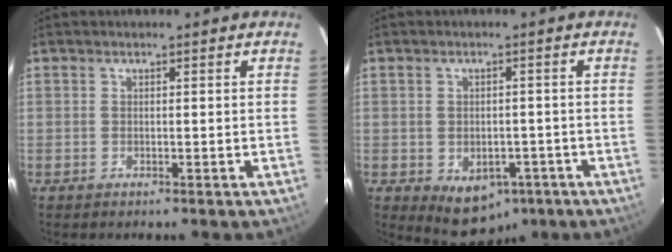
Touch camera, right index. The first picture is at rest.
{"total": 7.1, "force": [-3.4, 4.9, 3.9], "torque": [-0.054, 0.003, -0.037]}